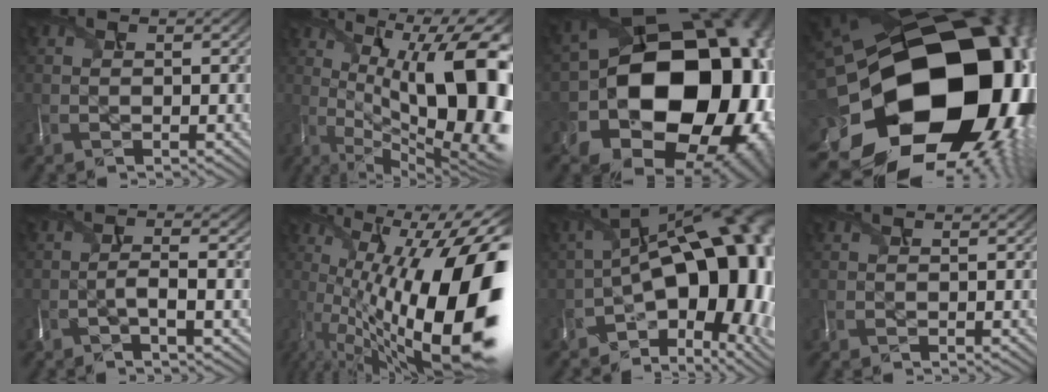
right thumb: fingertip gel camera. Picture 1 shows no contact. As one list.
[{"total": 19.2, "force": [0.6, 8.0, 17.5], "torque": [-0.247, 0.009, 0.019]}, {"total": 22.8, "force": [-4.1, 18.3, 13.0], "torque": [-0.218, -0.070, -0.072]}, {"total": 22.4, "force": [-2.1, 17.4, 14.0], "torque": [-0.286, -0.078, -0.011]}, {"total": 4.2, "force": [-1.6, 0.6, 3.8], "torque": [-0.077, 0.013, -0.030]}, {"total": 19.0, "force": [-2.1, 7.1, 17.5], "torque": [-0.263, 0.003, -0.035]}, {"total": 17.9, "force": [-3.8, 8.6, 15.2], "torque": [-0.210, -0.010, -0.033]}, {"total": 0.0}]